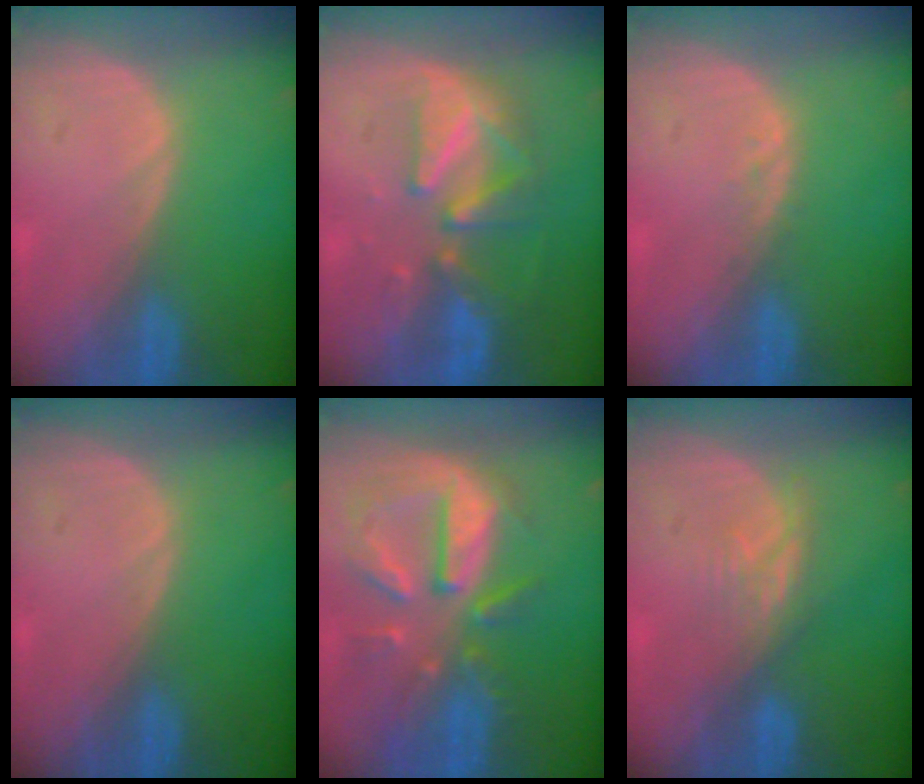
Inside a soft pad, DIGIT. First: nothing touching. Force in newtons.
{"total": 8.7, "press": 8.2, "slide": 3.0}
{"total": 1.0, "press": 1.0, "slide": 0.2}
{"total": 0.0}
{"total": 10.9, "press": 9.5, "slide": 5.2}
{"total": 3.8, "press": 3.7, "slide": 0.5}